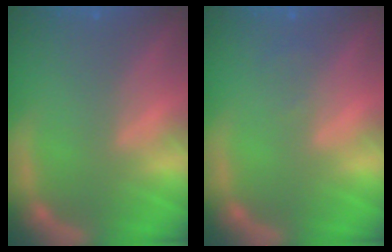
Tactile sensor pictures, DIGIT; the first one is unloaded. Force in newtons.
{"total": 0.9}